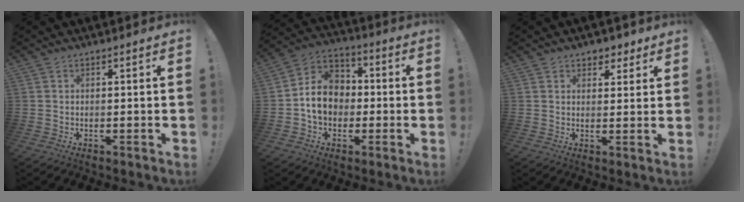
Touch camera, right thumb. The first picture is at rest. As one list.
[{"total": 12.6, "force": [-1.3, 10.6, 6.6], "torque": [-0.094, 0.018, -0.017]}, {"total": 4.3, "force": [2.9, 3.0, 1.0], "torque": [0.002, -0.015, 0.049]}]